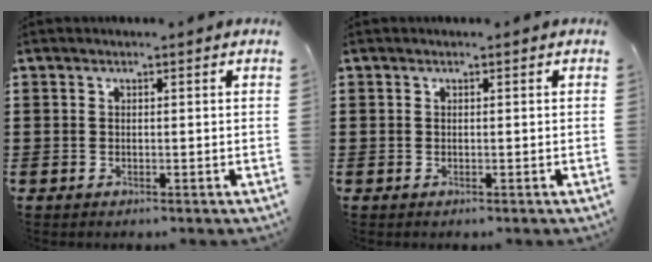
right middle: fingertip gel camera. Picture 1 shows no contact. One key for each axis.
{"total": 0.0}